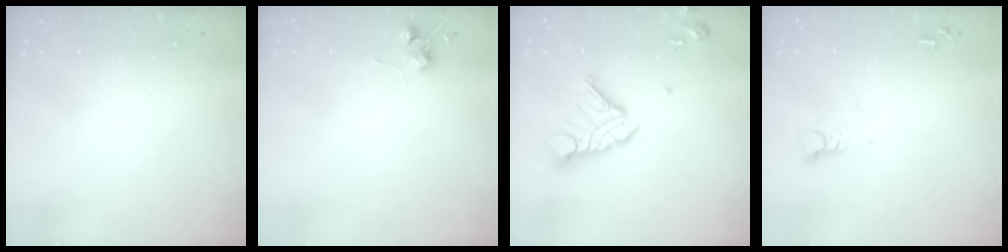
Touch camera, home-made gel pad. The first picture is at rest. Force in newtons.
{"total": 5.8, "press": 5.8, "slide": 0.7}
{"total": 15.8, "press": 15.7, "slide": 1.9}
{"total": 4.7, "press": 4.7, "slide": 0.3}